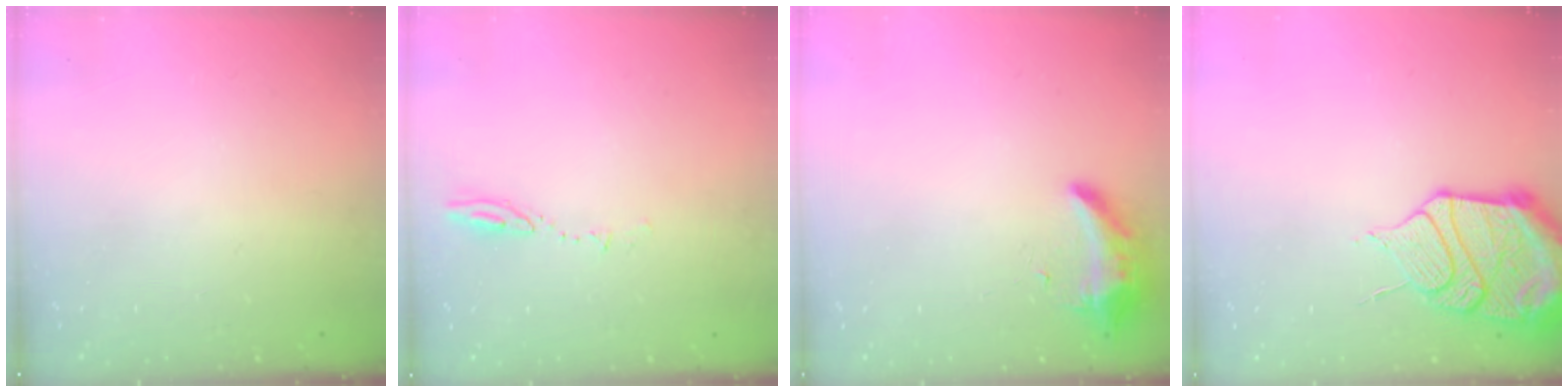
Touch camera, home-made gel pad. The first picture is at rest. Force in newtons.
{"total": 4.5, "press": 4.4, "slide": 0.5}
{"total": 8.3, "press": 8.3, "slide": 0.1}
{"total": 16.9, "press": 16.3, "slide": 4.2}